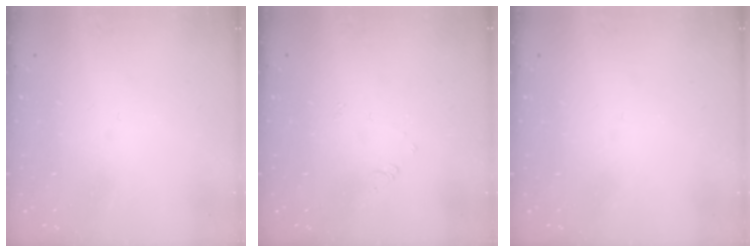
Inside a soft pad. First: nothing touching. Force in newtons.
{"total": 3.0, "press": 3.0, "slide": 0.4}
{"total": 0.0}